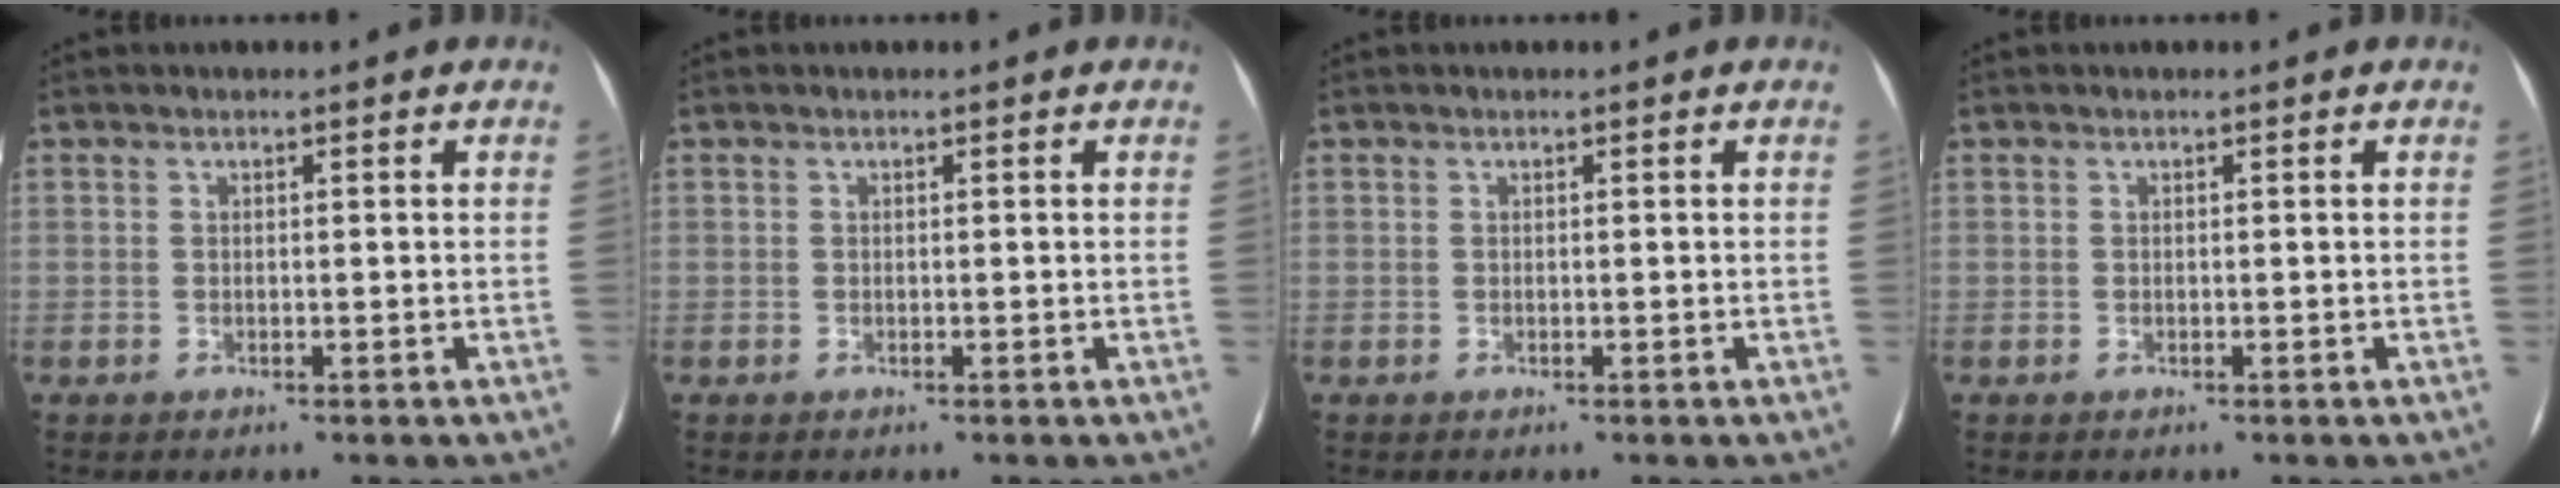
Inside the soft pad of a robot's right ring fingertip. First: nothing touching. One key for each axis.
{"total": 0.0}
{"total": 0.0}
{"total": 0.0}